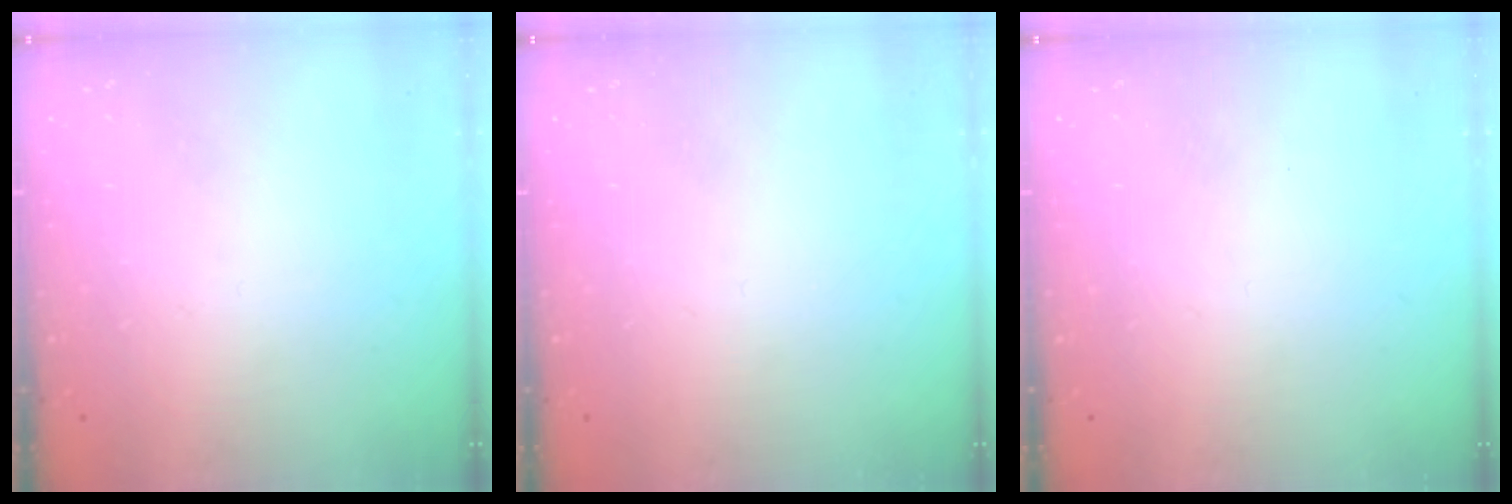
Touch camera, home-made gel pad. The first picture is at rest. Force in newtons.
{"total": 0.0}
{"total": 0.0}